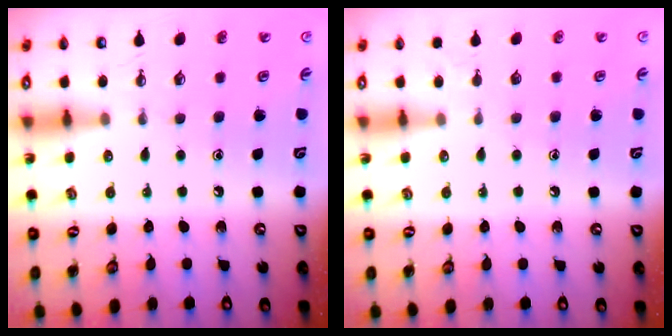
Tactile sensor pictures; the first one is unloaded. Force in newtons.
{"total": 2.5, "press": 2.5, "slide": 0.3}